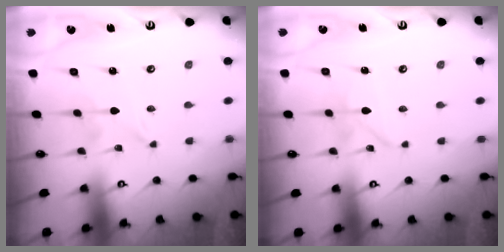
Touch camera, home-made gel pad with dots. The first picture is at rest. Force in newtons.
{"total": 3.1, "press": 3.1, "slide": 0.4}